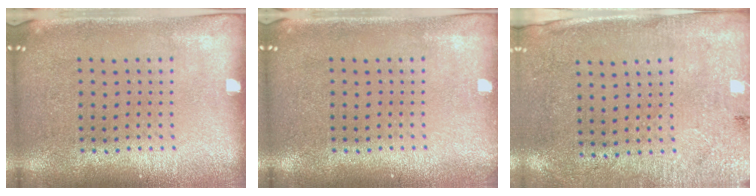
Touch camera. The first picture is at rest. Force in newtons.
{"total": 0.7, "press": 0.7, "slide": 0.0}
{"total": 2.7, "press": 2.2, "slide": 1.5}